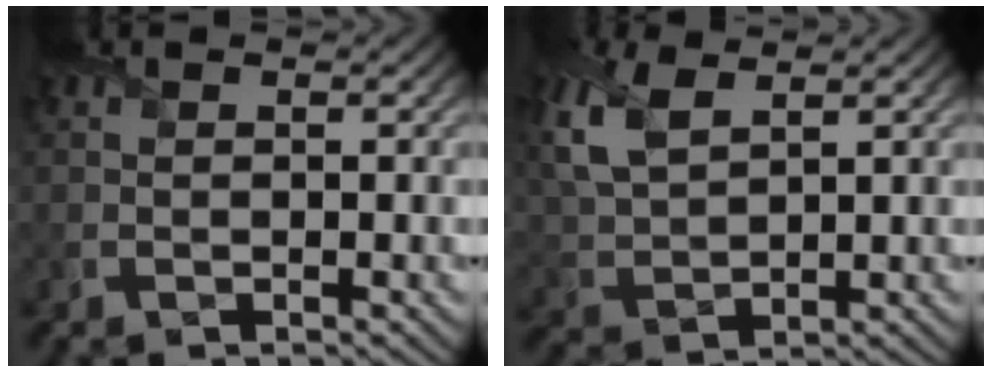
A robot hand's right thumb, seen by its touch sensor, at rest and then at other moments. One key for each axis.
{"total": 8.0, "fx": 4.0, "fy": 3.9, "fz": 5.7, "tx": -0.168, "ty": 0.015, "tz": 0.083}